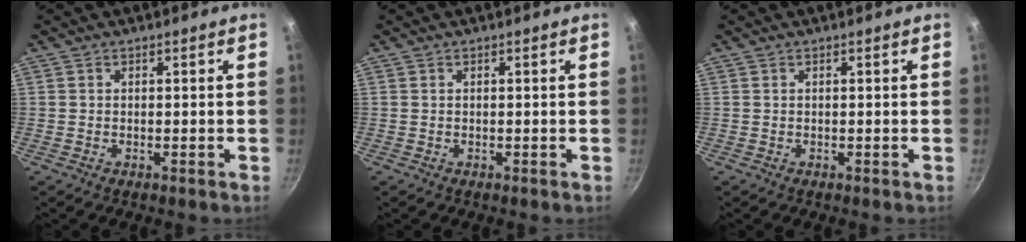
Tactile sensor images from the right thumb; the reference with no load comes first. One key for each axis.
{"total": 0.0}
{"total": 0.0}